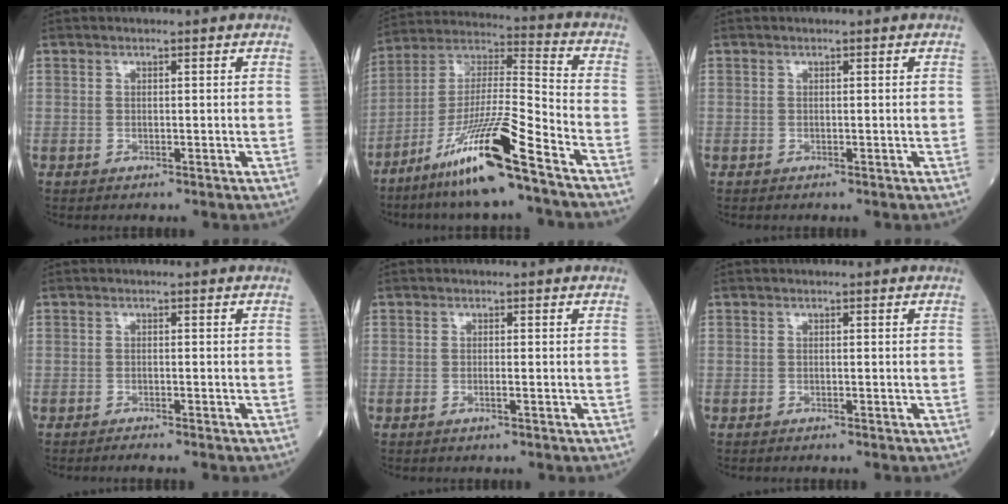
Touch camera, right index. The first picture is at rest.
{"total": 16.6, "force": [-10.5, 0.1, 12.9], "torque": [-0.264, -0.025, -0.194]}
{"total": 0.0}
{"total": 2.3, "force": [-2.0, -0.1, 1.1], "torque": [-0.015, -0.002, -0.028]}
{"total": 0.8, "force": [-0.3, -0.1, 0.7], "torque": [-0.017, 0.000, -0.006]}
{"total": 1.1, "force": [-0.9, 0.0, 0.5], "torque": [-0.007, -0.001, -0.013]}